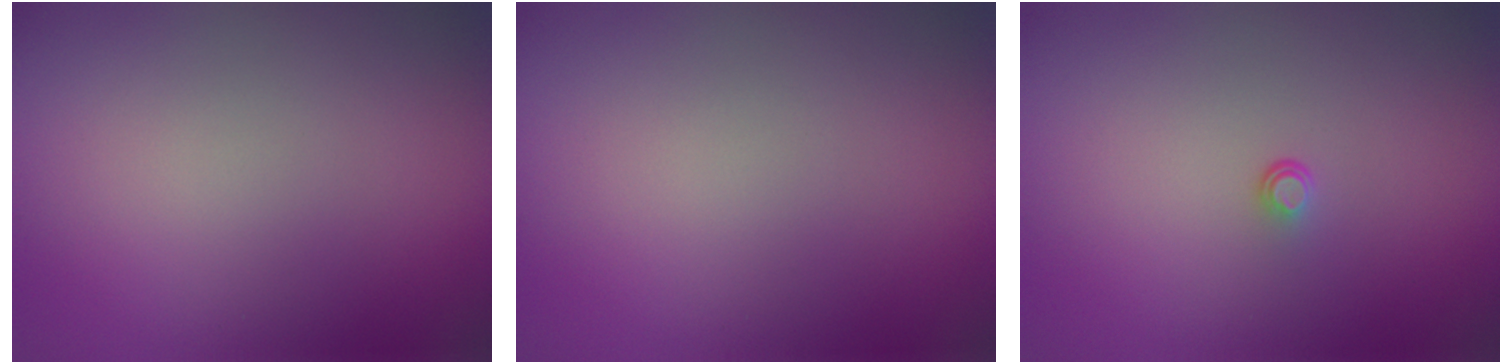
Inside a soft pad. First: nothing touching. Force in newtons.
{"total": 0.0}
{"total": 0.5, "press": 0.3, "slide": 0.5}